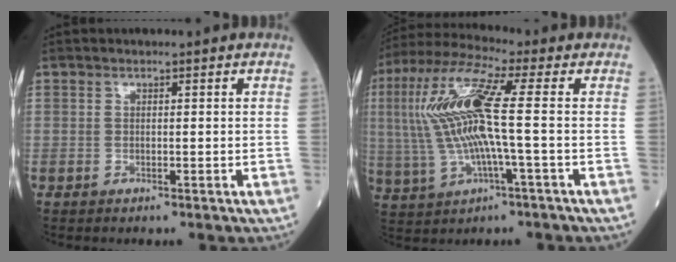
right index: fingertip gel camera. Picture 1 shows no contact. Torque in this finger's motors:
{"motor_torque": [2.11, 0.04, 1.06, 0.21]}